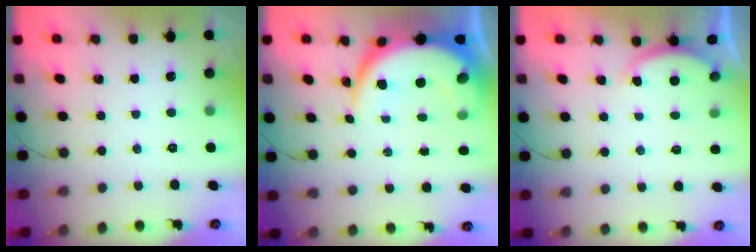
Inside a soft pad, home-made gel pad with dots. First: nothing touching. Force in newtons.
{"total": 9.3, "press": 9.3, "slide": 0.7}
{"total": 1.9, "press": 1.8, "slide": 0.5}